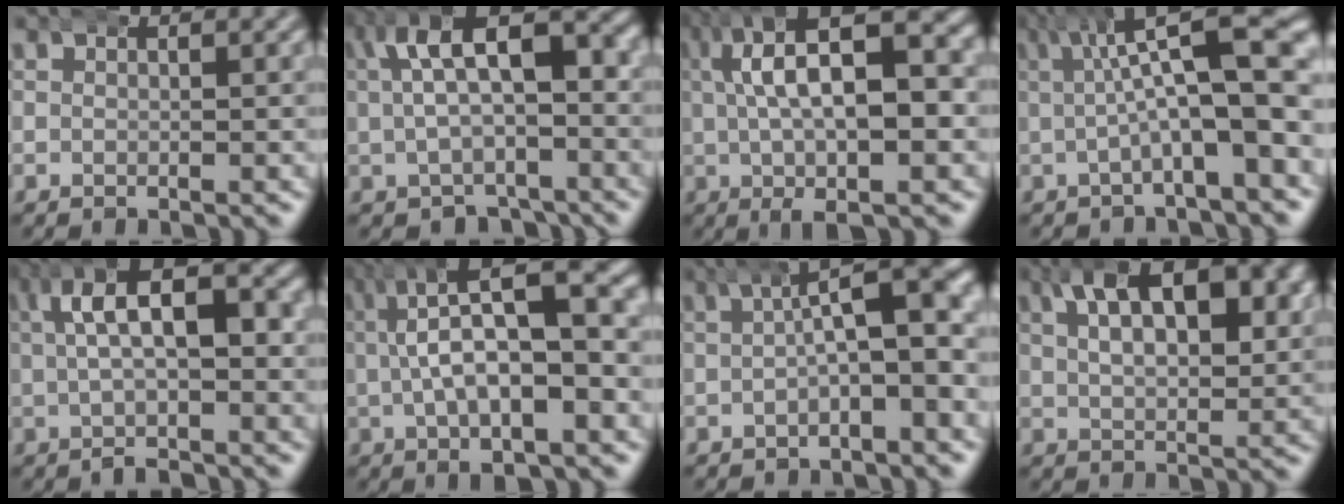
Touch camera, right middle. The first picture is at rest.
{"total": 9.0, "force": [-1.0, 5.6, 6.9], "torque": [-0.094, -0.004, -0.017]}
{"total": 13.9, "force": [2.3, 6.9, 11.9], "torque": [-0.166, 0.024, 0.024]}
{"total": 9.0, "force": [1.2, 3.0, 8.4], "torque": [-0.100, 0.018, 0.011]}
{"total": 8.8, "force": [0.7, 5.1, 7.1], "torque": [-0.097, 0.015, -0.005]}
{"total": 11.8, "force": [1.6, 5.2, 10.5], "torque": [-0.154, 0.014, 0.019]}
{"total": 6.1, "force": [0.3, 2.0, 5.7], "torque": [-0.062, 0.003, 0.003]}
{"total": 8.9, "force": [3.7, 4.4, 6.8], "torque": [-0.091, 0.013, 0.054]}